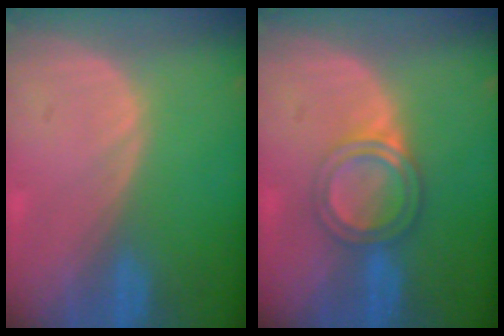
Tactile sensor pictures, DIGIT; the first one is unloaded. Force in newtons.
{"total": 5.0, "press": 4.5, "slide": 2.0}